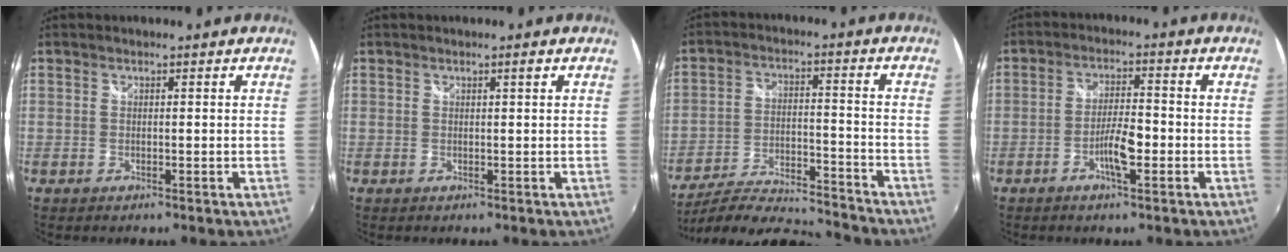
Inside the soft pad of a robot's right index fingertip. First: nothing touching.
{"total": 0.6, "force": [0.3, -0.2, 0.6], "torque": [-0.008, 0.001, 0.004]}
{"total": 17.4, "force": [-16.0, 2.7, 6.3], "torque": [-0.125, -0.020, -0.253]}
{"total": 5.6, "force": [-2.3, 1.4, 4.9], "torque": [-0.096, 0.002, -0.040]}